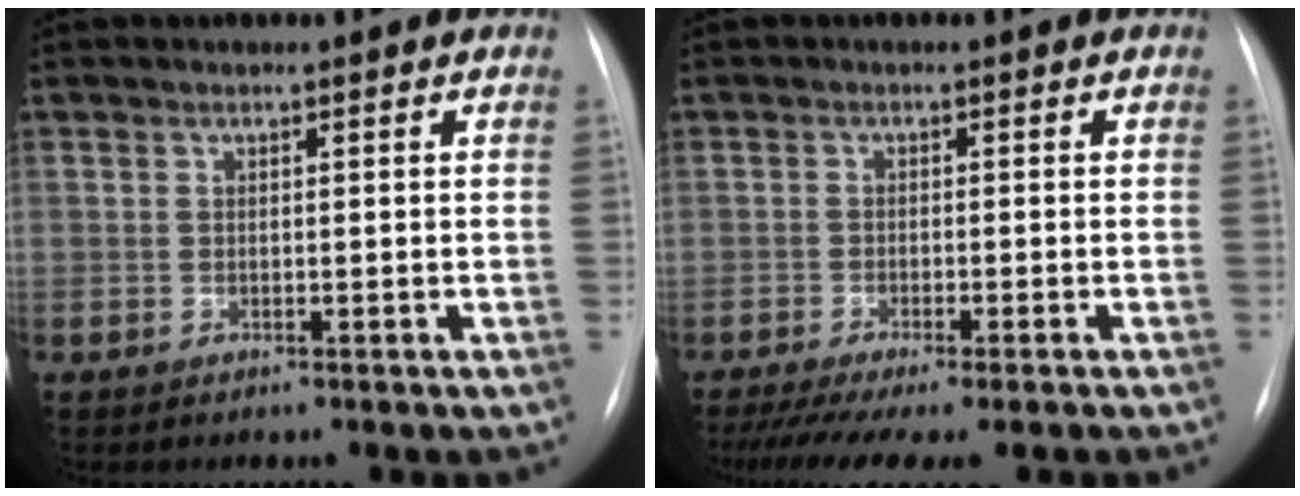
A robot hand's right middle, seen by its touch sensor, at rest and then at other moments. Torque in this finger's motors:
{"motor_torque": [1.15, -0.99, 0.48, 0.09]}